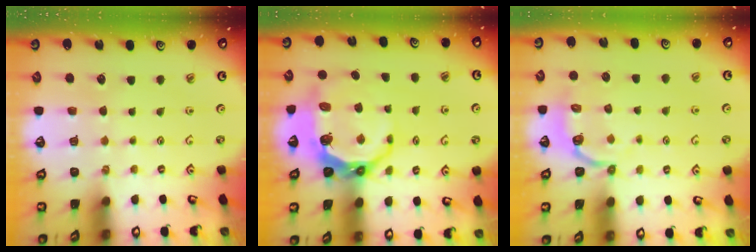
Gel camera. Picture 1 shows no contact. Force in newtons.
{"total": 9.5, "press": 8.6, "slide": 4.0}
{"total": 3.4, "press": 2.4, "slide": 2.5}